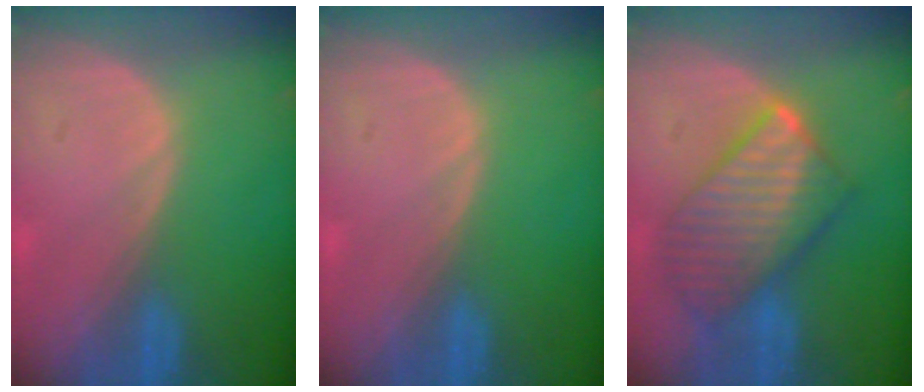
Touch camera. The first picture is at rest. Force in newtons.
{"total": 0.0}
{"total": 9.8, "press": 9.8, "slide": 0.9}